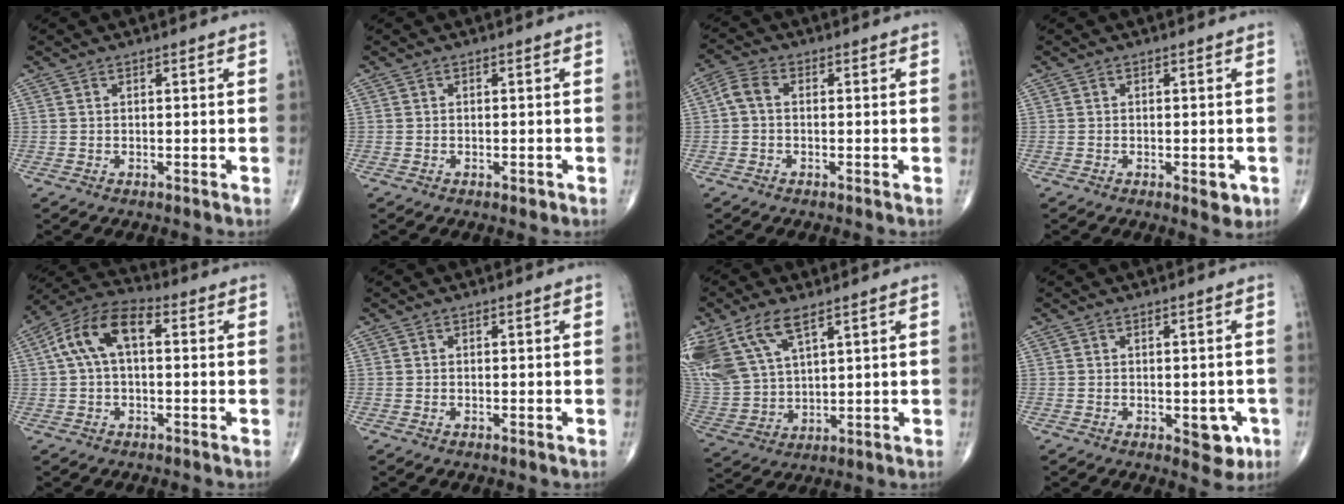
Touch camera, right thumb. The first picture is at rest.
{"total": 0.9, "force": [-0.5, 0.5, 0.6], "torque": [-0.006, -0.001, -0.007]}
{"total": 3.6, "force": [-0.1, 2.4, 2.8], "torque": [-0.054, 0.011, -0.011]}
{"total": 3.1, "force": [-1.1, 1.5, 2.5], "torque": [-0.020, -0.001, -0.012]}
{"total": 10.8, "force": [1.8, 5.7, 9.0], "torque": [-0.174, 0.037, 0.021]}
{"total": 0.0}
{"total": 16.5, "force": [9.1, 8.2, 11.0], "torque": [-0.250, -0.017, 0.190]}
{"total": 5.4, "force": [-1.8, 2.8, 4.3], "torque": [-0.026, 0.002, -0.017]}